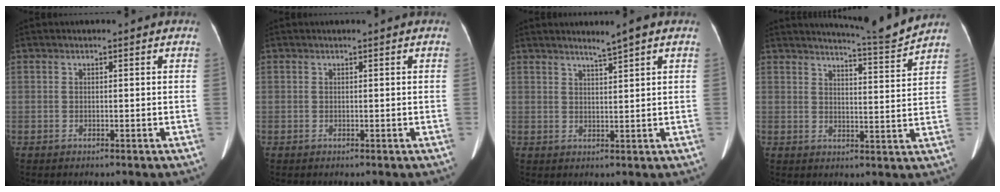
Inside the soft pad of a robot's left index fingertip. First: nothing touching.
{"total": 0.7, "force": [0.6, -0.1, 0.3], "torque": [-0.006, 0.004, 0.015]}
{"total": 2.6, "force": [2.1, -0.6, 1.5], "torque": [-0.029, -0.002, 0.040]}
{"total": 6.7, "force": [6.4, -2.0, 0.2], "torque": [-0.021, -0.038, 0.096]}